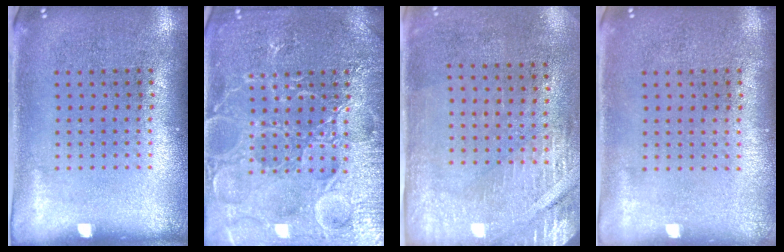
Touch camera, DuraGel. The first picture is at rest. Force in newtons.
{"total": 6.9, "press": 6.9, "slide": 0.9}
{"total": 2.9, "press": 2.5, "slide": 1.4}
{"total": 0.0}